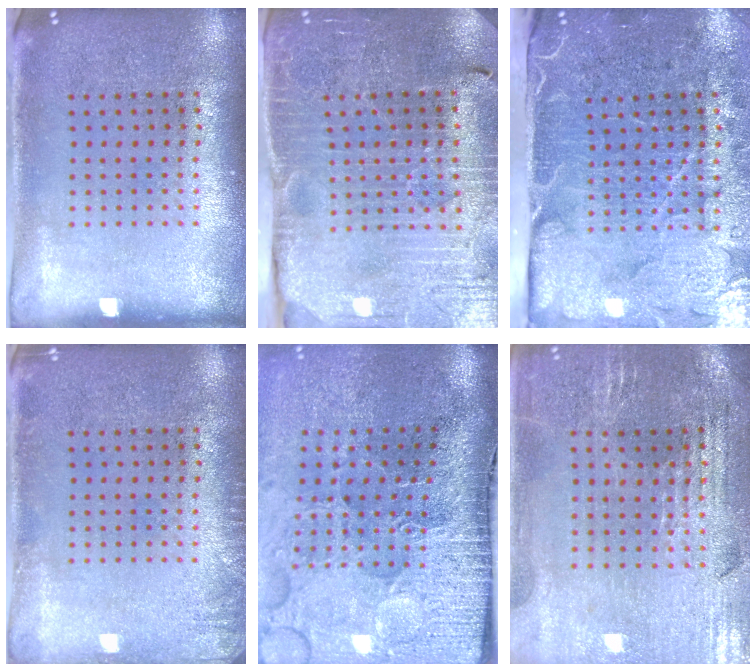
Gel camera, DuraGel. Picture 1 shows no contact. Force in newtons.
{"total": 3.6, "press": 3.6, "slide": 0.4}
{"total": 4.9, "press": 4.1, "slide": 2.8}
{"total": 1.4, "press": 1.3, "slide": 0.2}
{"total": 5.0, "press": 4.0, "slide": 3.0}
{"total": 1.8, "press": 1.7, "slide": 0.4}